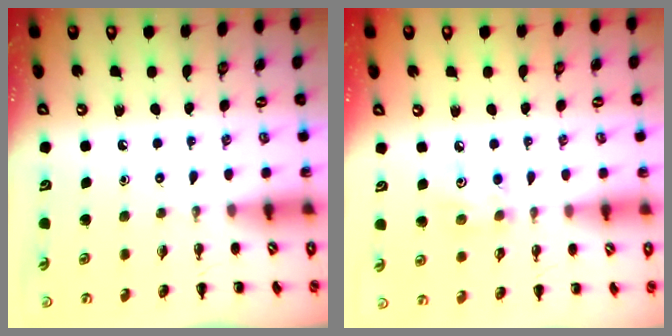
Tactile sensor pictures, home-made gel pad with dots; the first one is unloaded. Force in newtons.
{"total": 3.8, "press": 3.8, "slide": 0.6}